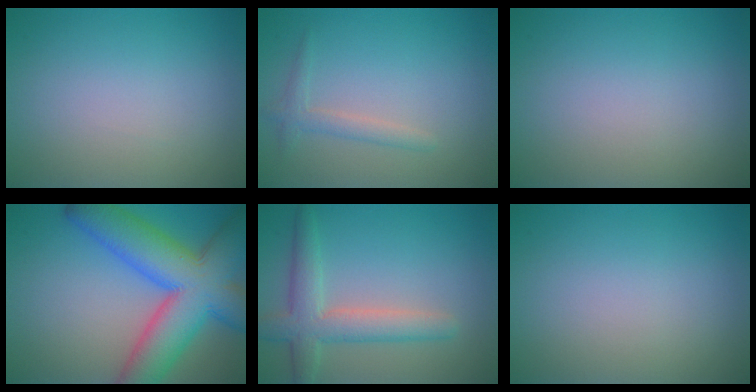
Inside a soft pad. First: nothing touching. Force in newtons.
{"total": 1.6, "press": 1.6, "slide": 0.1}
{"total": 0.0}
{"total": 12.3, "press": 12.3, "slide": 0.7}
{"total": 4.5, "press": 4.5, "slide": 0.2}
{"total": 0.0}